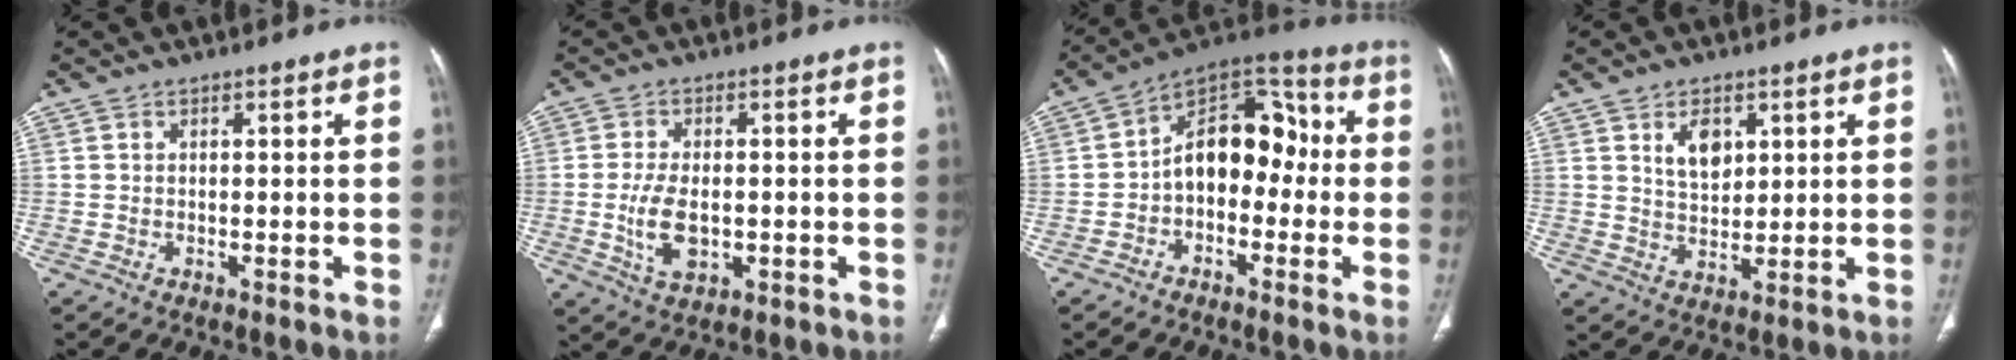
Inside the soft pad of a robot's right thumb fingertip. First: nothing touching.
{"total": 7.2, "force": [-1.1, 4.0, 5.9], "torque": [-0.112, -0.004, -0.013]}
{"total": 13.4, "force": [-1.3, 8.9, 9.9], "torque": [-0.113, 0.050, -0.039]}
{"total": 5.9, "force": [2.5, 3.6, 3.9], "torque": [-0.047, -0.020, 0.049]}